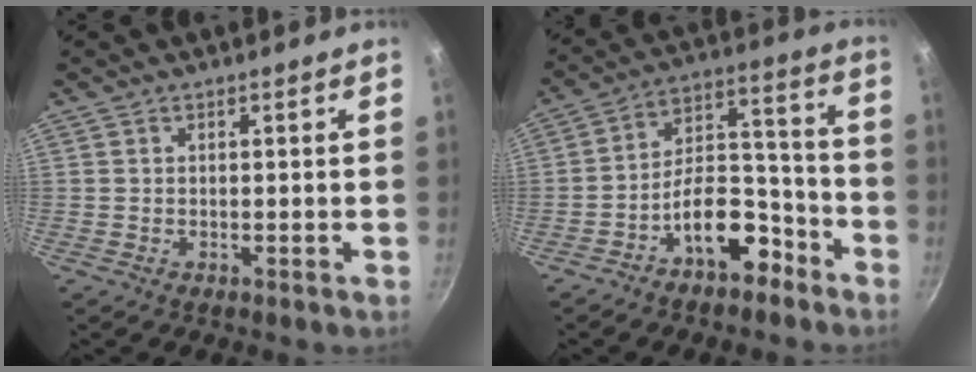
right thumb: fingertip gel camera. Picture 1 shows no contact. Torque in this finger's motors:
{"motor_torque": [1.96, 1.04, 0.94, -0.76, 0.10]}